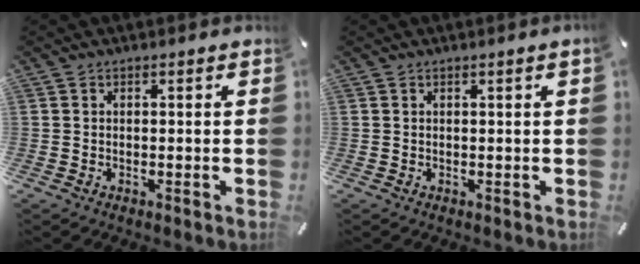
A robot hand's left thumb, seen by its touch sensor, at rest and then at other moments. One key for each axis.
{"total": 0.8, "fx": 0.3, "fy": -0.2, "fz": 0.7, "tx": -0.011, "ty": -0.001, "tz": 0.004}